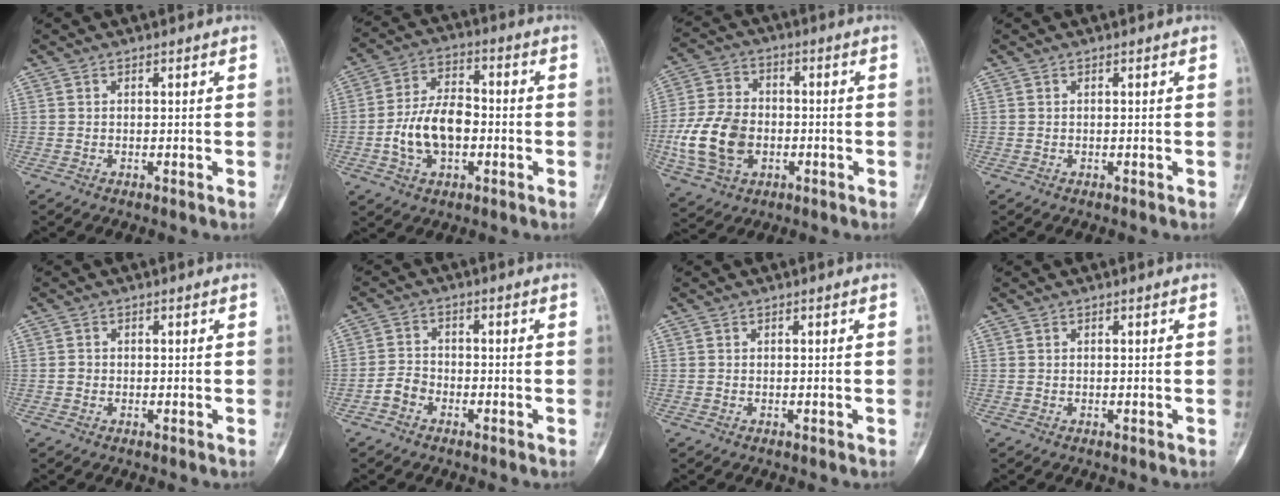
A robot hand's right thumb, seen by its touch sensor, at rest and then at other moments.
{"total": 12.2, "force": [-2.4, 7.5, 9.2], "torque": [-0.156, 0.029, -0.047]}
{"total": 14.6, "force": [-3.1, 10.6, 9.5], "torque": [-0.171, 0.014, -0.056]}
{"total": 0.0}
{"total": 1.1, "force": [-0.3, 1.0, 0.4], "torque": [0.000, 0.004, -0.008]}
{"total": 3.9, "force": [-2.2, 2.8, 1.6], "torque": [-0.018, 0.018, -0.047]}
{"total": 0.0}
{"total": 0.0}